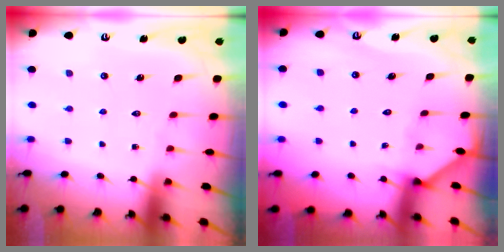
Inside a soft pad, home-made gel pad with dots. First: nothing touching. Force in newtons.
{"total": 2.2, "press": 2.2, "slide": 0.3}